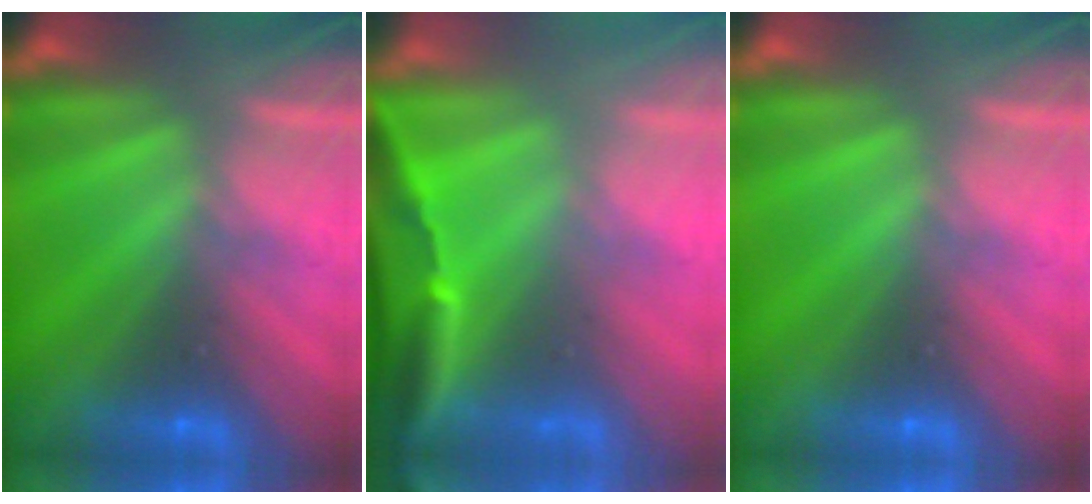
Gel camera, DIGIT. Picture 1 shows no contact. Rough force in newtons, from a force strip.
{"total": 3.8}
{"total": 0.0}